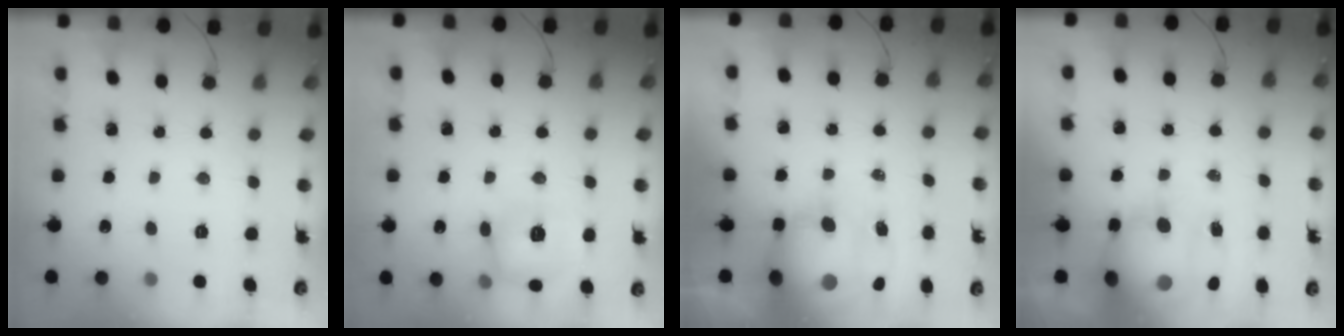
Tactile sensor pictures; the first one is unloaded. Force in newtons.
{"total": 10.4, "press": 10.2, "slide": 1.7}
{"total": 15.3, "press": 14.9, "slide": 3.8}
{"total": 15.6, "press": 15.1, "slide": 3.9}